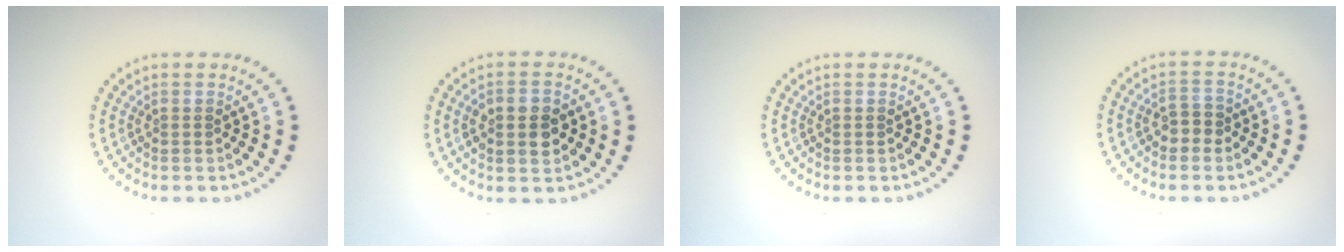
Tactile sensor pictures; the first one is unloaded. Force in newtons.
{"total": 3.8, "press": 3.8, "slide": 0.3}
{"total": 0.0}
{"total": 1.8, "press": 1.7, "slide": 0.6}